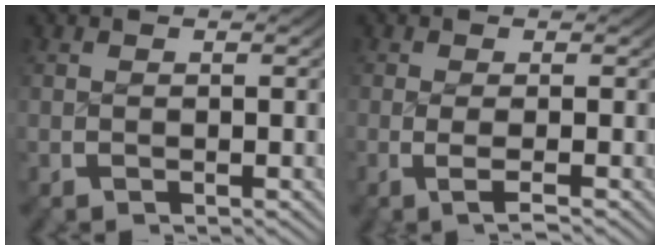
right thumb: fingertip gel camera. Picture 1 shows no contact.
{"total": 2.3, "force": [-0.7, 0.5, 2.1], "torque": [-0.045, -0.009, -0.011]}